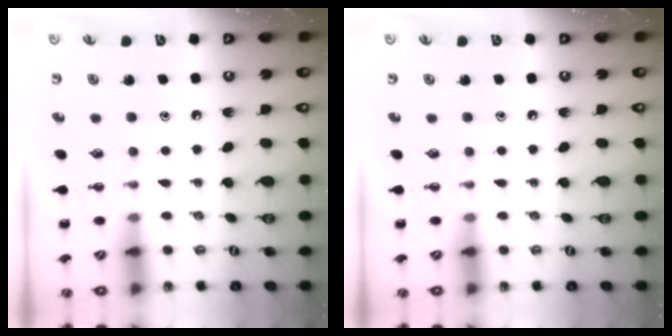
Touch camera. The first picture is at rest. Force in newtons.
{"total": 0.0}